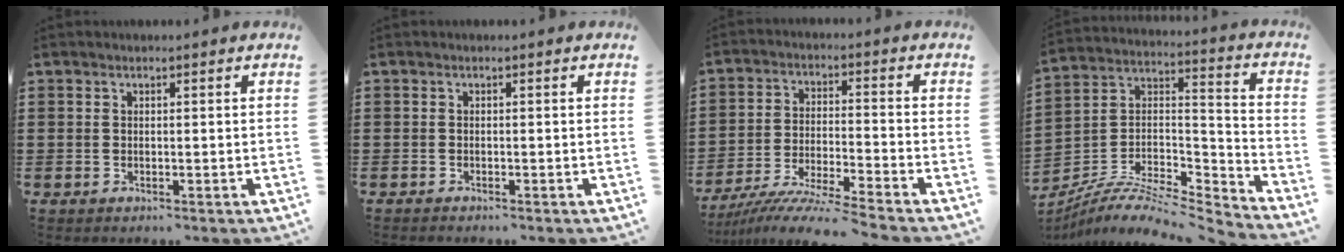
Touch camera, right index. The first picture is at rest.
{"total": 0.5, "force": [-0.5, -0.2, 0.1], "torque": [-0.003, -0.004, -0.009]}
{"total": 7.5, "force": [-6.8, -1.1, 2.8], "torque": [-0.068, -0.021, -0.138]}
{"total": 6.4, "force": [-5.3, 1.8, 3.2], "torque": [-0.072, -0.013, -0.110]}